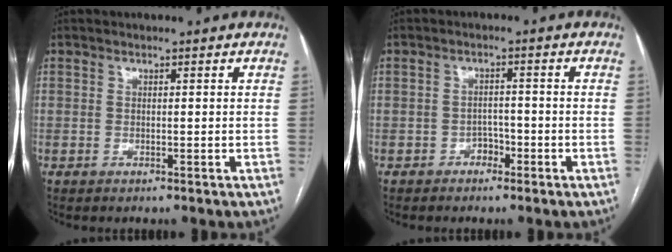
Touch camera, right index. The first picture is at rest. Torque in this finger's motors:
{"motor_torque": [0.22, 0.17, -0.08, -0.01]}